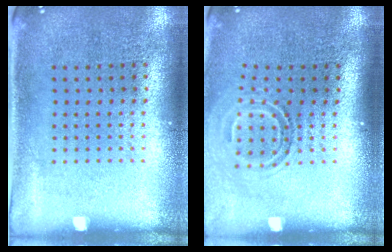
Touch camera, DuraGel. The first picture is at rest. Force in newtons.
{"total": 1.7, "press": 1.1, "slide": 1.3}